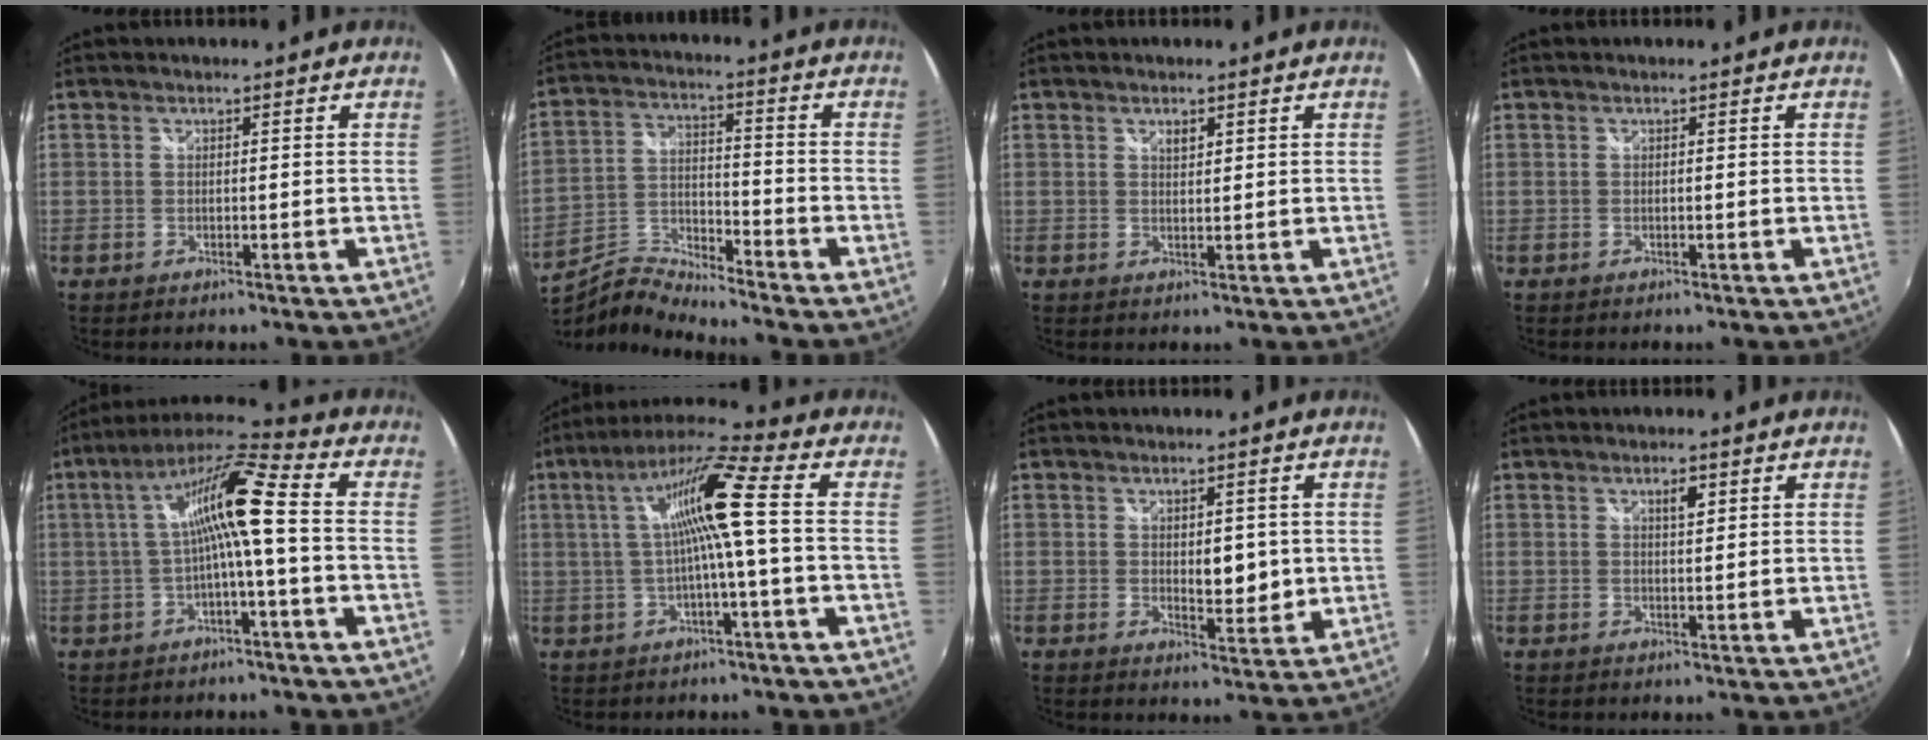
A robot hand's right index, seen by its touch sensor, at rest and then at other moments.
{"total": 5.1, "force": [-5.0, -0.3, 0.9], "torque": [-0.019, 0.016, -0.114]}
{"total": 1.5, "force": [0.9, 0.8, 0.9], "torque": [-0.012, 0.003, 0.016]}
{"total": 0.0}
{"total": 10.9, "force": [-0.7, 0.7, 10.9], "torque": [-0.207, 0.022, -0.012]}
{"total": 11.0, "force": [0.2, -0.6, 11.0], "torque": [-0.203, 0.017, 0.006]}
{"total": 4.5, "force": [0.4, 2.5, 3.7], "torque": [-0.050, -0.006, 0.010]}
{"total": 2.1, "force": [1.0, 0.8, 1.6], "torque": [-0.024, 0.004, 0.016]}